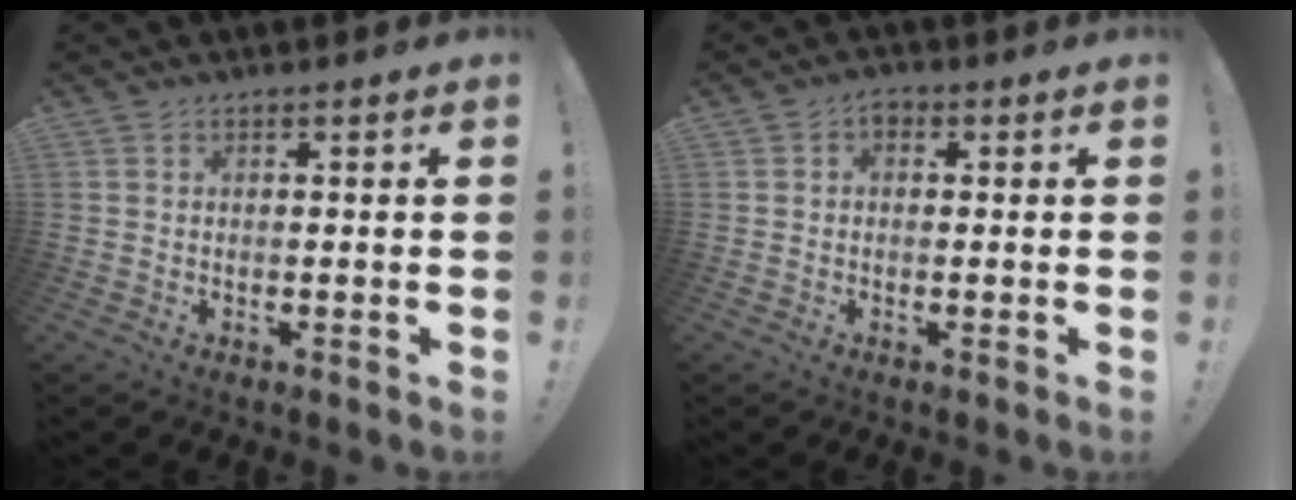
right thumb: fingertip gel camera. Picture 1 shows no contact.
{"total": 2.1, "force": [-0.4, 1.6, 1.3], "torque": [-0.031, 0.009, -0.007]}